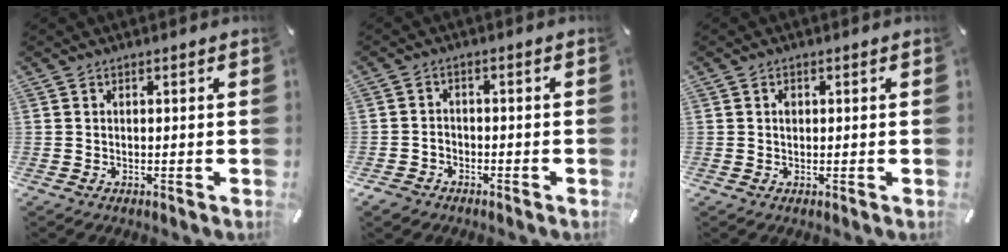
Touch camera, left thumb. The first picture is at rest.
{"total": 3.2, "force": [-2.1, 2.3, 0.7], "torque": [-0.019, 0.010, -0.046]}
{"total": 1.1, "force": [0.2, 0.9, 0.7], "torque": [-0.015, 0.002, 0.003]}